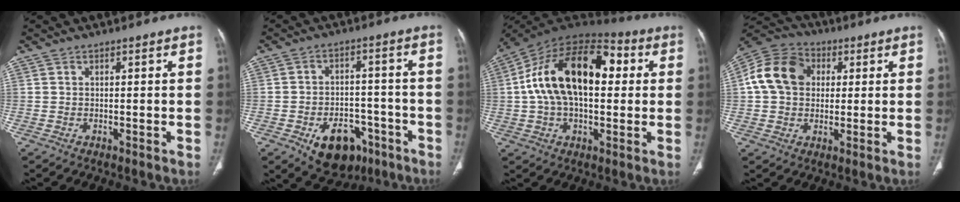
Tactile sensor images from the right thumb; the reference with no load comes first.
{"total": 9.0, "force": [-4.2, 6.1, 5.2], "torque": [-0.052, 0.024, -0.051]}
{"total": 22.2, "force": [3.1, 12.7, 18.0], "torque": [-0.300, 0.036, 0.042]}
{"total": 13.7, "force": [2.4, 10.9, 8.1], "torque": [-0.142, 0.022, 0.033]}